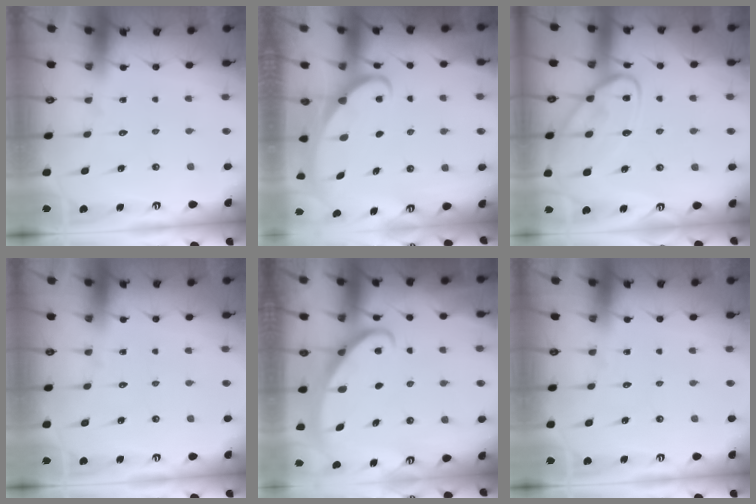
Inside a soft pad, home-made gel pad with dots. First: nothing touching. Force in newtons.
{"total": 2.1, "press": 2.1, "slide": 0.3}
{"total": 14.2, "press": 14.1, "slide": 1.0}
{"total": 0.0}
{"total": 2.8, "press": 2.8, "slide": 0.4}
{"total": 0.0}